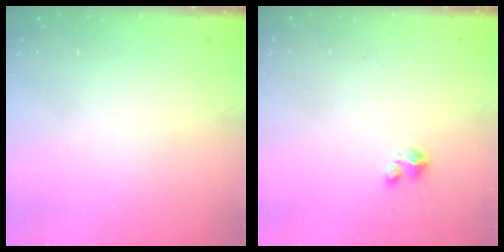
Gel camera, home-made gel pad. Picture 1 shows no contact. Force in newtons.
{"total": 1.8, "press": 1.8, "slide": 0.1}